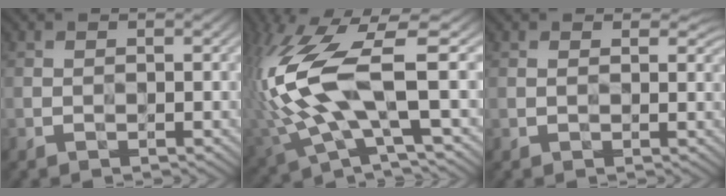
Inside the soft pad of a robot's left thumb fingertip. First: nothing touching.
{"total": 13.6, "force": [1.1, 4.6, 12.8], "torque": [-0.312, -0.008, 0.026]}
{"total": 1.2, "force": [0.7, 0.7, 0.7], "torque": [-0.013, -0.004, 0.013]}